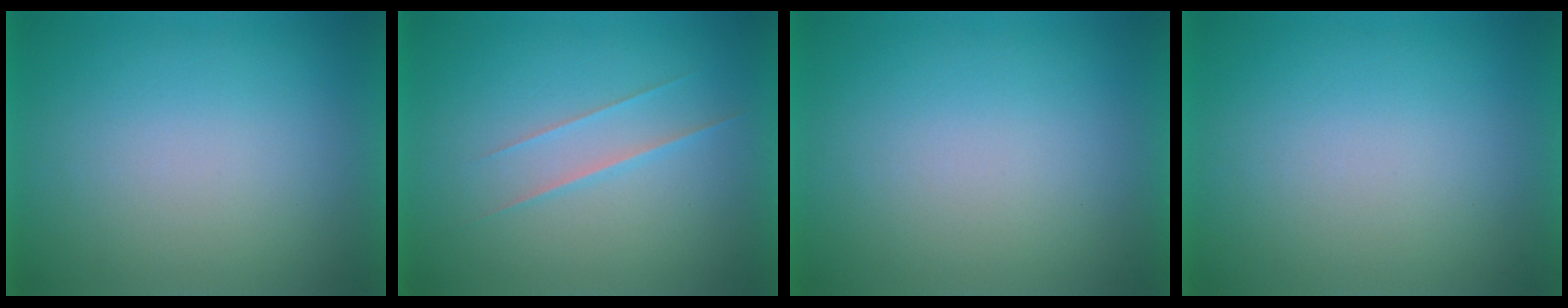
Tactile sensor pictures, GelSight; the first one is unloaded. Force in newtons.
{"total": 1.6}
{"total": 1.1}
{"total": 0.0}